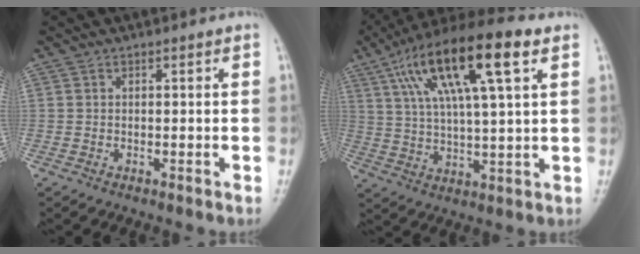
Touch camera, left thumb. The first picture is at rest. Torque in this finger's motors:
{"motor_torque": [2.15, 2.06, 2.08, -0.69, 0.77]}